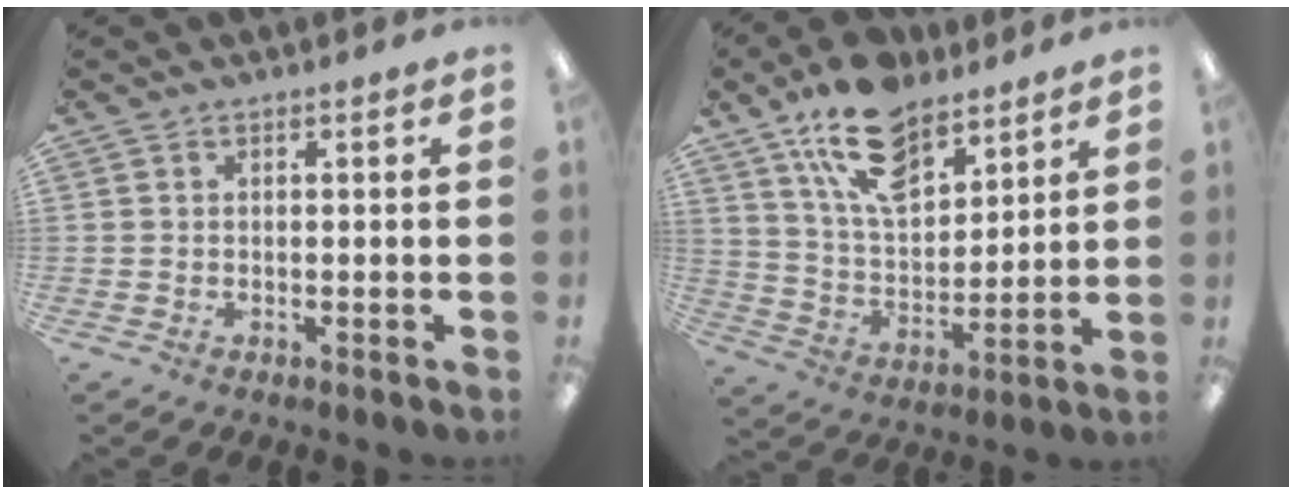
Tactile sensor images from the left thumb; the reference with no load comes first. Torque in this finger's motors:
{"motor_torque": [0.42, 0.21, 1.67, -1.11, 0.33]}